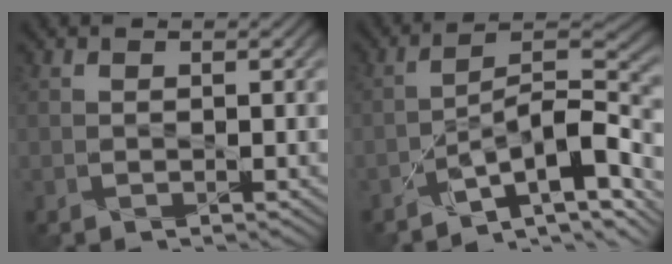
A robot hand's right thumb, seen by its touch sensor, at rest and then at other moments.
{"total": 10.3, "force": [-7.2, 3.1, 6.7], "torque": [-0.098, 0.004, -0.131]}